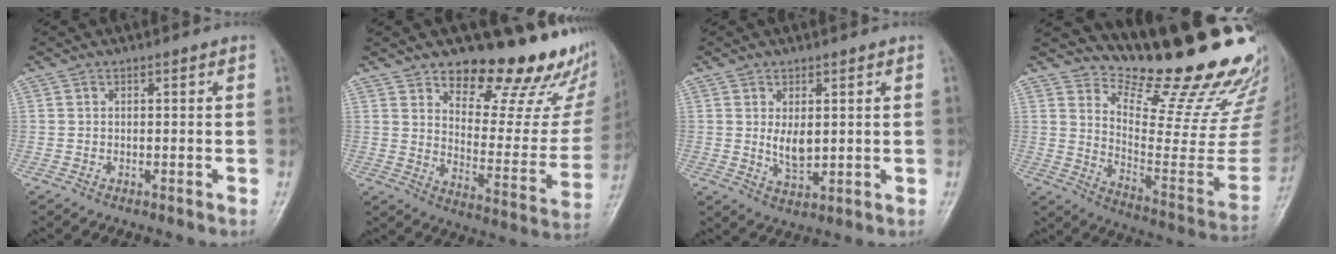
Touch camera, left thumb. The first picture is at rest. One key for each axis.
{"total": 23.1, "fx": 17.1, "fy": 9.5, "fz": 12.2, "tx": -0.109, "ty": -0.118, "tz": 0.229}
{"total": 4.6, "fx": 0.9, "fy": 2.5, "fz": 3.7, "tx": -0.054, "ty": -0.015, "tz": 0.023}
{"total": 25.1, "fx": 20.5, "fy": 6.1, "fz": 13.1, "tx": -0.152, "ty": -0.173, "tz": 0.288}